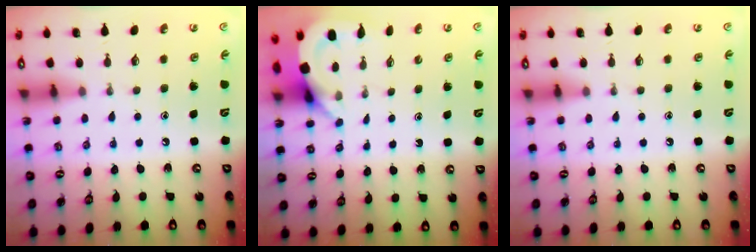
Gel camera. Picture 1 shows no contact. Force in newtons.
{"total": 3.9, "press": 3.8, "slide": 0.3}
{"total": 0.0}